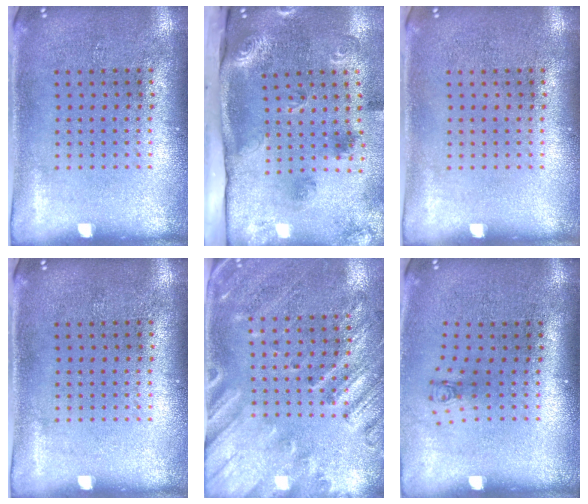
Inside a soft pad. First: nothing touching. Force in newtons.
{"total": 2.7, "press": 1.9, "slide": 1.8}
{"total": 0.0}
{"total": 0.0}
{"total": 2.4, "press": 2.0, "slide": 1.5}
{"total": 0.8, "press": 0.3, "slide": 0.7}